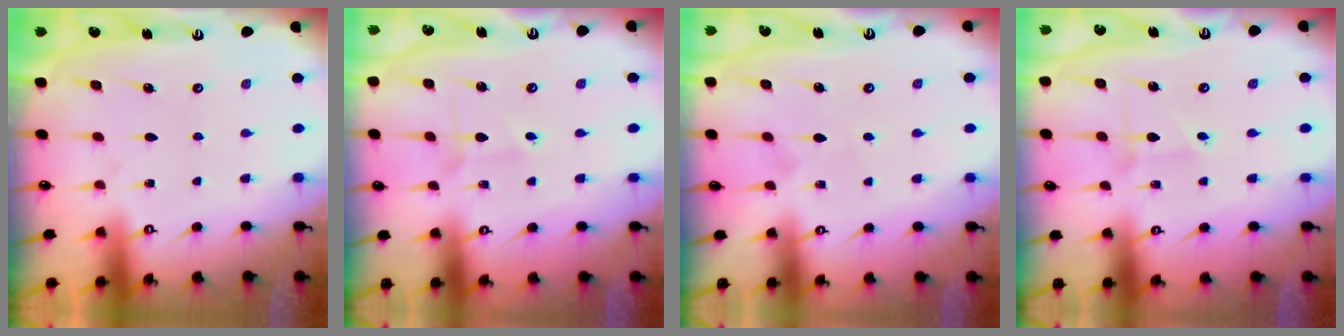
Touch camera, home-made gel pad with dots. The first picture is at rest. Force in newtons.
{"total": 2.2, "press": 2.2, "slide": 0.1}
{"total": 3.4, "press": 3.4, "slide": 0.3}
{"total": 1.8, "press": 1.8, "slide": 0.1}